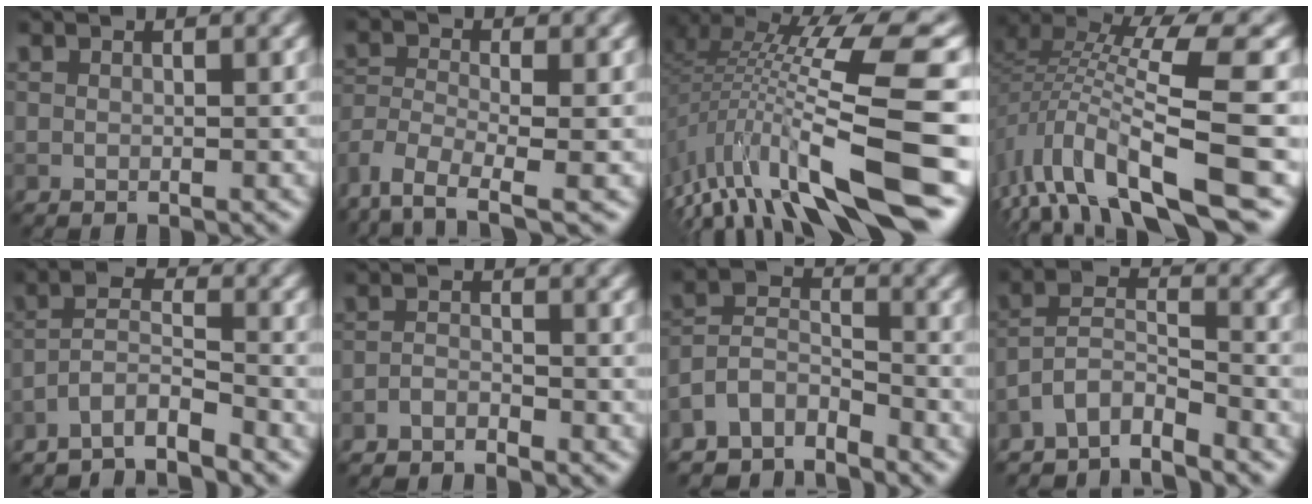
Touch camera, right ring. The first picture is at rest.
{"total": 6.1, "force": [-4.4, 2.1, 3.8], "torque": [-0.077, -0.010, -0.092]}
{"total": 12.9, "force": [-4.1, 2.4, 12.0], "torque": [-0.211, 0.010, -0.059]}
{"total": 10.6, "force": [-3.9, 3.0, 9.3], "torque": [-0.172, 0.021, -0.062]}
{"total": 4.9, "force": [-4.1, 0.9, 2.4], "torque": [-0.039, 0.004, -0.084]}
{"total": 2.0, "force": [-1.9, 0.3, 0.7], "torque": [-0.017, -0.001, -0.044]}
{"total": 5.3, "force": [-4.6, 2.1, 1.6], "torque": [-0.030, 0.000, -0.093]}
{"total": 5.1, "force": [-4.8, 1.0, 1.6], "torque": [-0.027, -0.001, -0.092]}